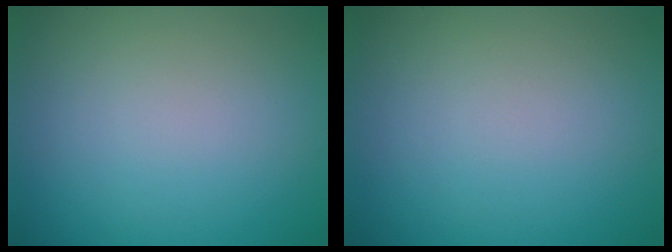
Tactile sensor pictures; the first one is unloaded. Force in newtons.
{"total": 0.0}